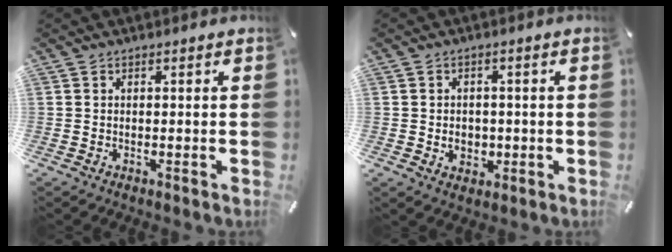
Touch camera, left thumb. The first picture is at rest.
{"total": 4.2, "force": [-0.6, 3.6, 2.1], "torque": [-0.024, -0.001, -0.013]}